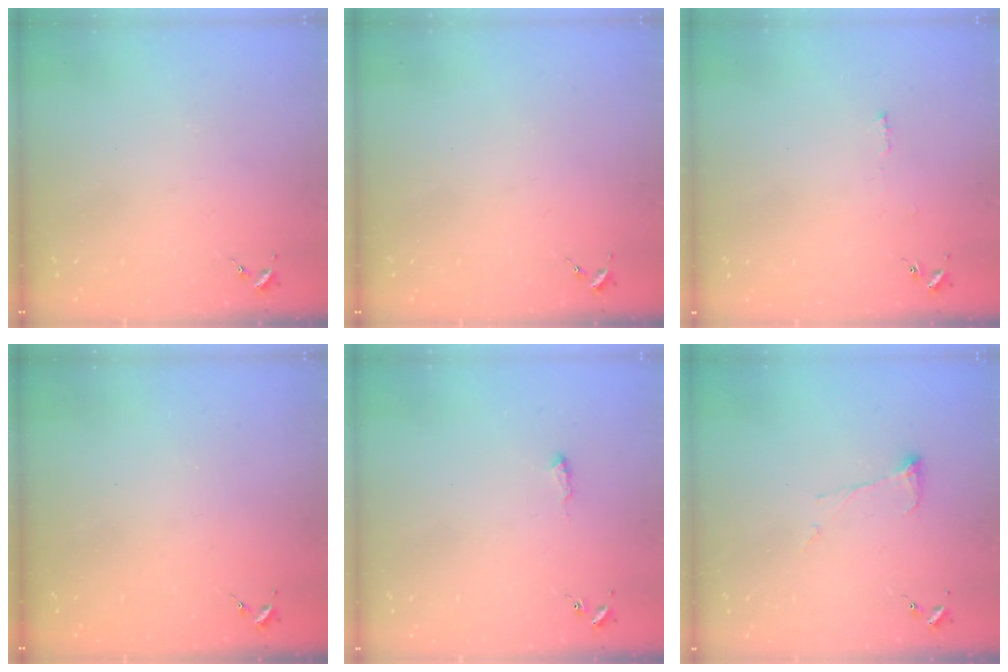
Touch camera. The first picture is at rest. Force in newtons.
{"total": 0.0}
{"total": 3.8, "press": 3.8, "slide": 0.5}
{"total": 0.8, "press": 0.8, "slide": 0.0}
{"total": 6.0, "press": 6.0, "slide": 0.6}
{"total": 6.0, "press": 6.0, "slide": 0.3}